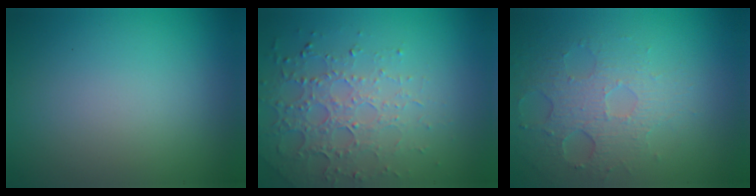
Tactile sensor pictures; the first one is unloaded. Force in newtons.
{"total": 4.7, "press": 3.4, "slide": 3.1}
{"total": 3.6, "press": 3.3, "slide": 1.5}